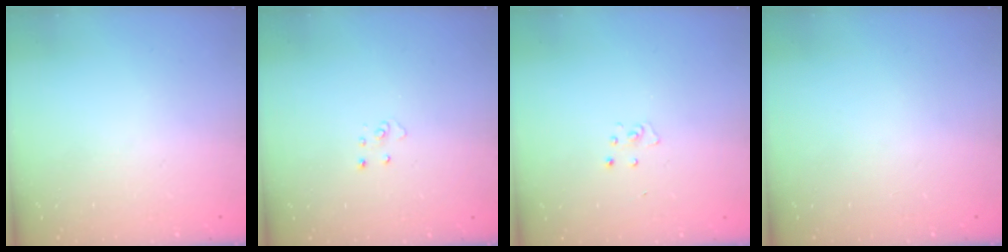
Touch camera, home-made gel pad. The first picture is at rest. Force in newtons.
{"total": 3.7, "press": 3.7, "slide": 0.3}
{"total": 2.6, "press": 2.6, "slide": 0.2}
{"total": 0.0}